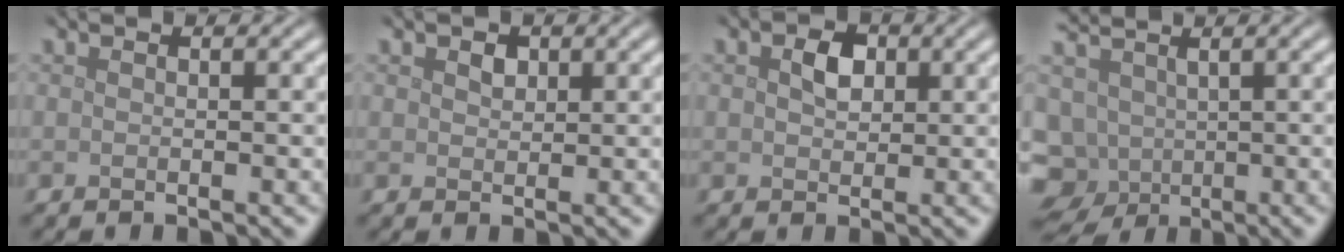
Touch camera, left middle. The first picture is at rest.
{"total": 1.0, "force": [0.6, 0.7, 0.4], "torque": [-0.008, -0.001, 0.010]}
{"total": 2.0, "force": [0.6, 1.5, 1.3], "torque": [-0.027, 0.002, 0.009]}
{"total": 7.9, "force": [-1.4, 6.4, 4.4], "torque": [-0.100, 0.000, -0.010]}